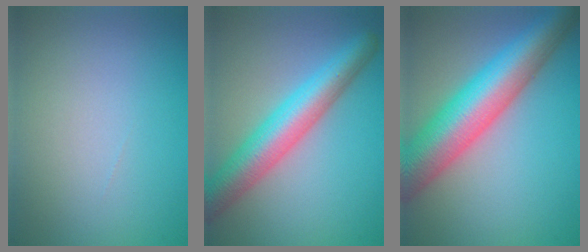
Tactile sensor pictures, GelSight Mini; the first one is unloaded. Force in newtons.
{"total": 6.6, "press": 6.6, "slide": 0.2}
{"total": 10.5, "press": 10.5, "slide": 0.5}